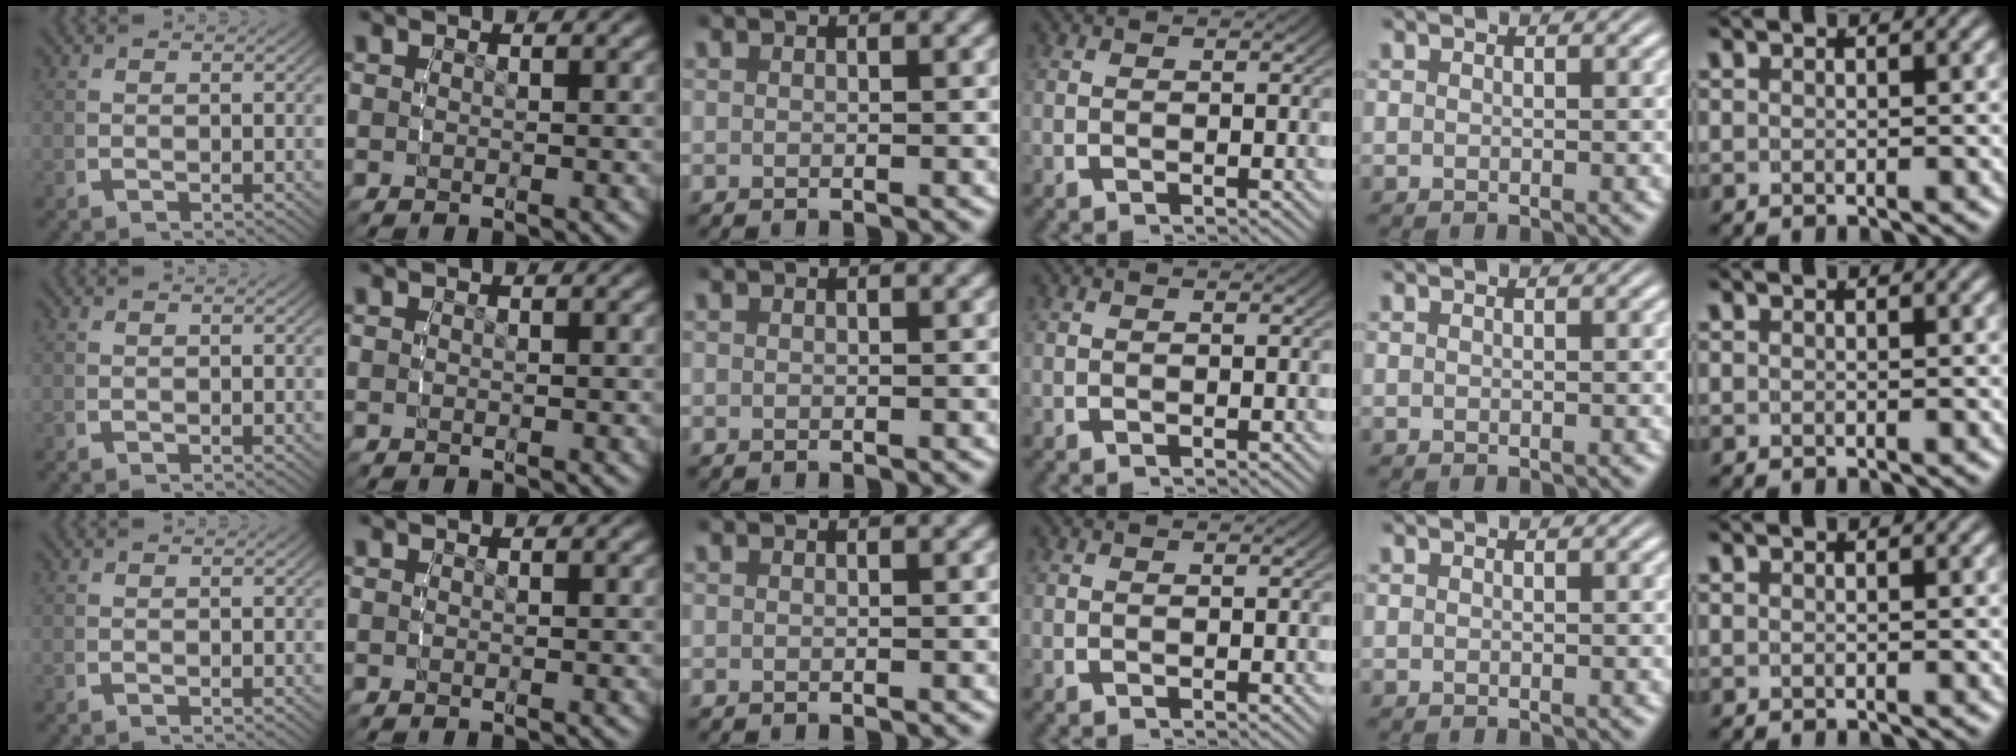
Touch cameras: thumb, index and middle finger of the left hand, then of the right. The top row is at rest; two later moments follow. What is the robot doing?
{"motion": "reach", "object": "paper"}